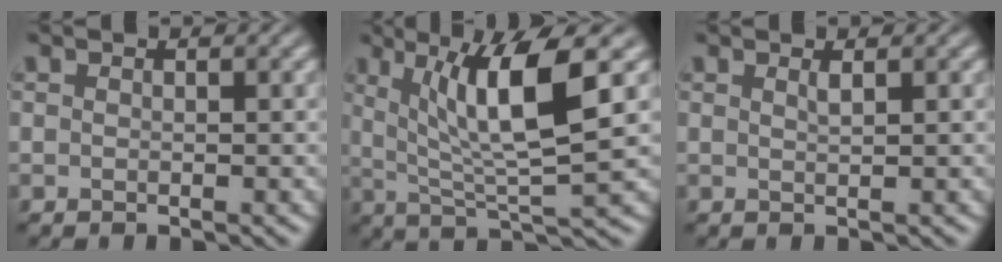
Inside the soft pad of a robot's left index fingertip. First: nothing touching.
{"total": 8.4, "force": [2.7, 1.6, 7.8], "torque": [-0.129, -0.004, 0.050]}
{"total": 0.7, "force": [0.5, 0.2, 0.5], "torque": [-0.005, 0.000, 0.009]}